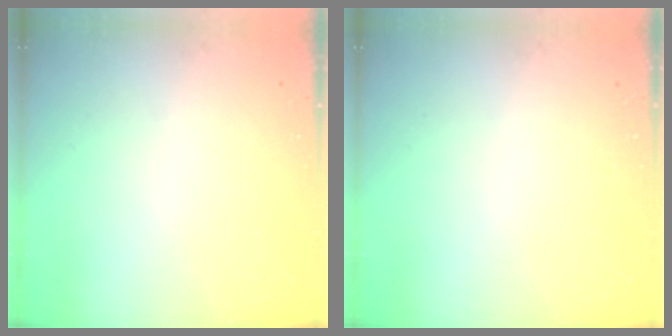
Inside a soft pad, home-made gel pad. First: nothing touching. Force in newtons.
{"total": 0.0}